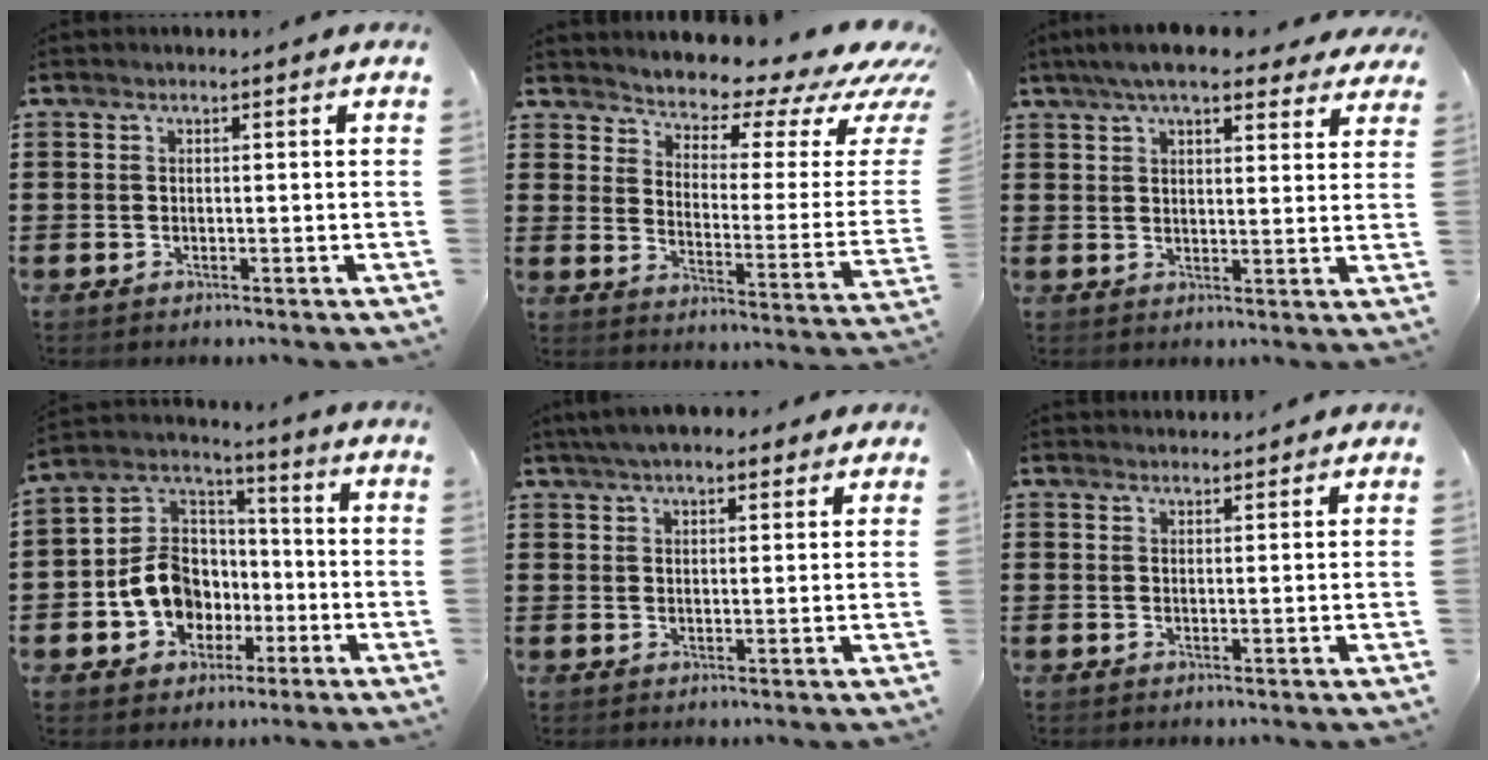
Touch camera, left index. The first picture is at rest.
{"total": 5.2, "force": [4.8, 1.5, 1.2], "torque": [-0.030, -0.052, 0.074]}
{"total": 7.5, "force": [6.2, 1.5, 3.9], "torque": [-0.084, -0.008, 0.113]}
{"total": 10.2, "force": [-3.0, 8.8, 4.1], "torque": [-0.128, 0.014, -0.057]}
{"total": 4.5, "force": [3.8, 1.2, 2.1], "torque": [-0.051, 0.002, 0.070]}
{"total": 1.5, "force": [1.5, 0.1, 0.1], "torque": [-0.003, 0.000, 0.031]}